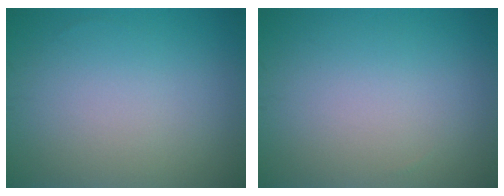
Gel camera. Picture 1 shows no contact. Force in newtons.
{"total": 0.0}